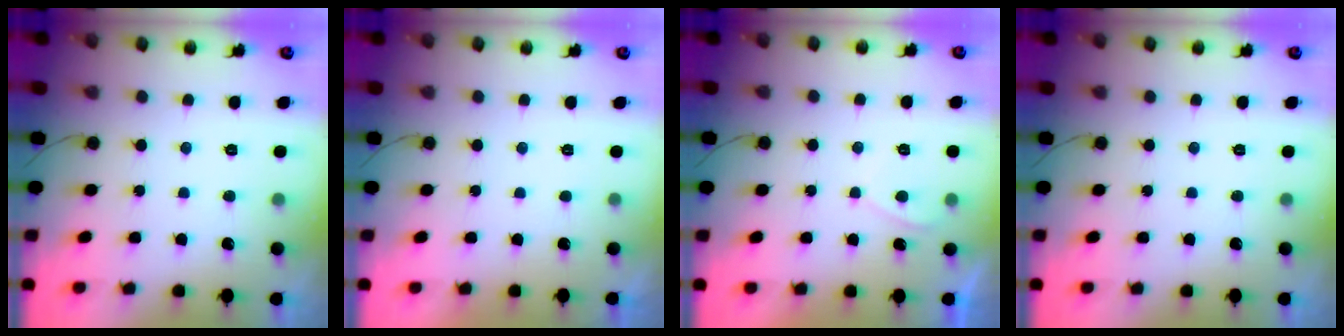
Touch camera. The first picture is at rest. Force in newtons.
{"total": 2.3, "press": 2.2, "slide": 0.3}
{"total": 1.2, "press": 1.1, "slide": 0.5}
{"total": 0.0}